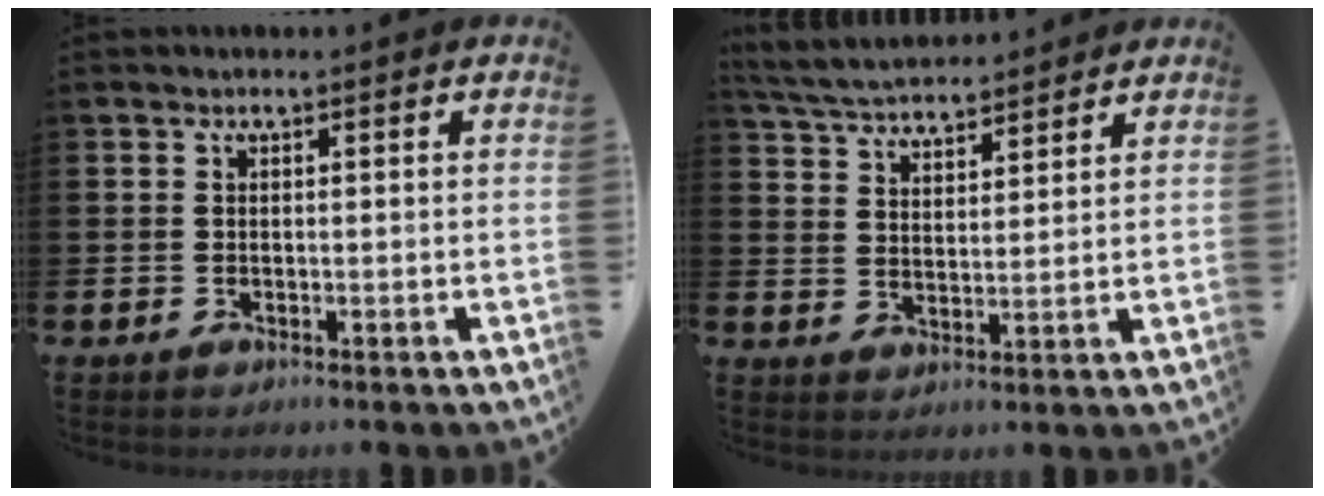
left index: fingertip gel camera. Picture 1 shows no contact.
{"total": 4.9, "force": [4.8, 0.8, 0.5], "torque": [-0.033, -0.029, 0.088]}